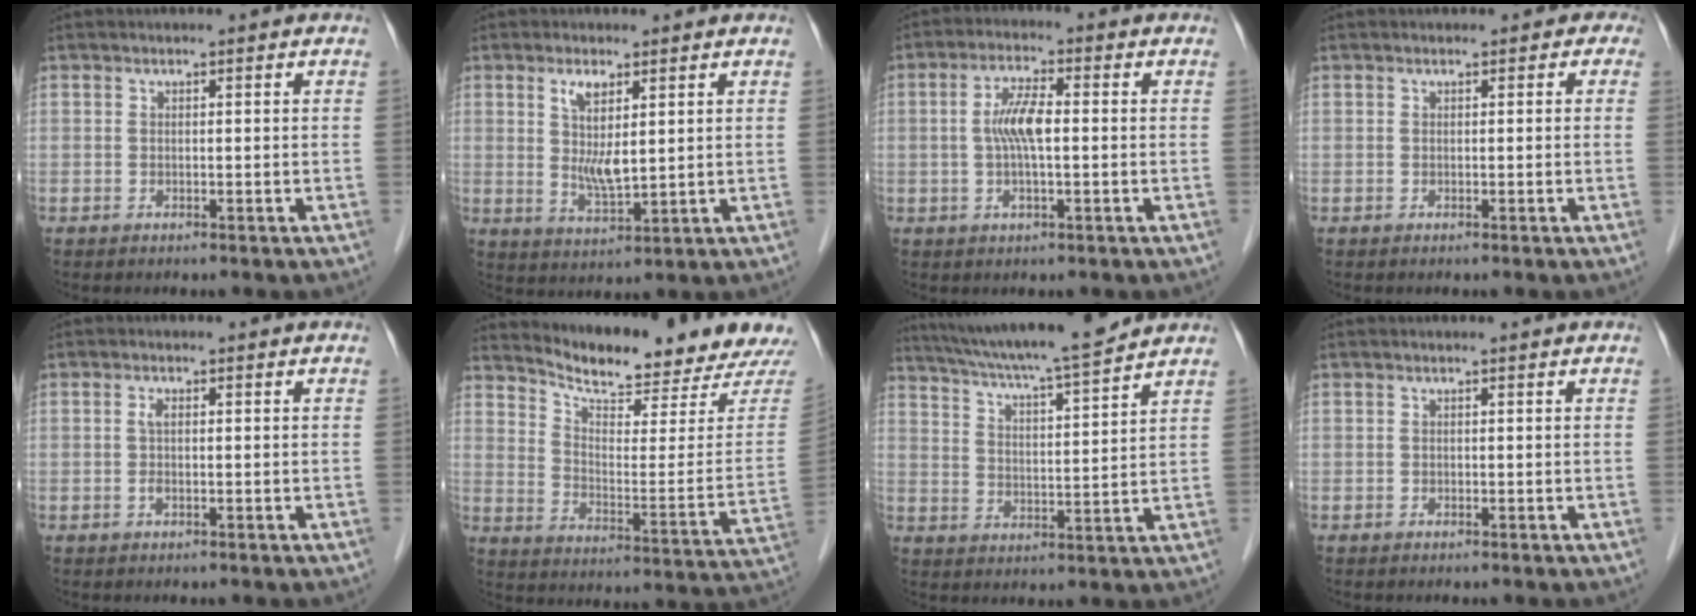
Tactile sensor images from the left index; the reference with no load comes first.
{"total": 5.5, "force": [1.8, 1.4, 5.1], "torque": [-0.101, -0.005, 0.039]}
{"total": 5.8, "force": [0.0, 1.3, 5.7], "torque": [-0.121, 0.006, -0.004]}
{"total": 0.8, "force": [0.1, 0.8, 0.3], "torque": [0.012, 0.005, -0.008]}
{"total": 1.6, "force": [0.0, 0.5, 1.5], "torque": [-0.036, 0.001, 0.000]}
{"total": 16.9, "force": [16.2, -0.3, 4.8], "torque": [-0.087, -0.082, 0.223]}
{"total": 16.0, "force": [14.2, 0.2, 7.3], "torque": [-0.129, 0.013, 0.220]}
{"total": 0.0}